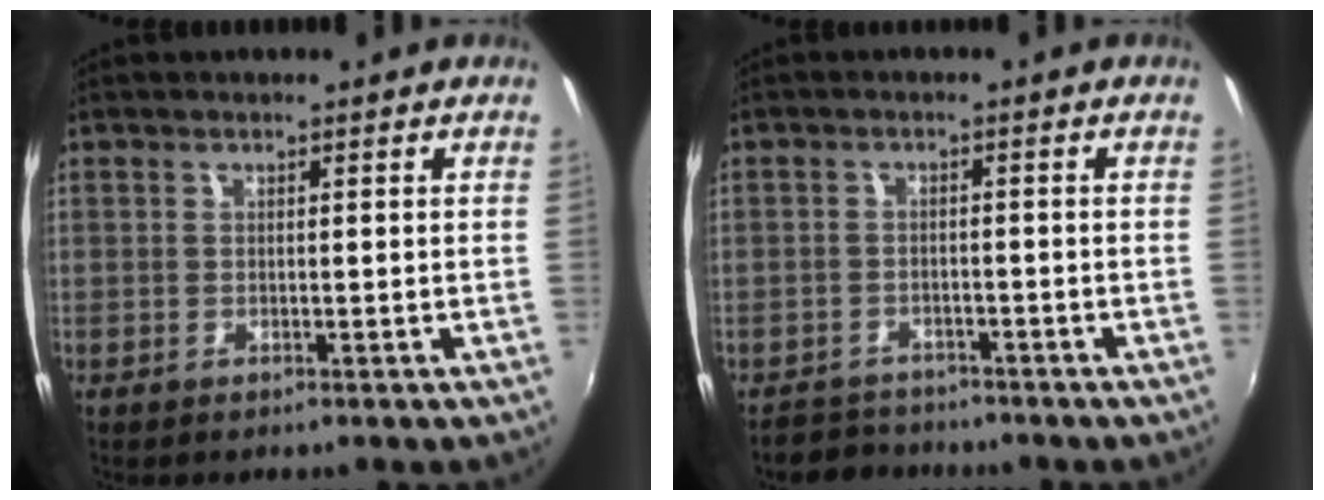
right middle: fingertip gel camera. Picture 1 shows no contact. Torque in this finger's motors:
{"motor_torque": [-0.13, -0.30, -0.39, -0.07]}